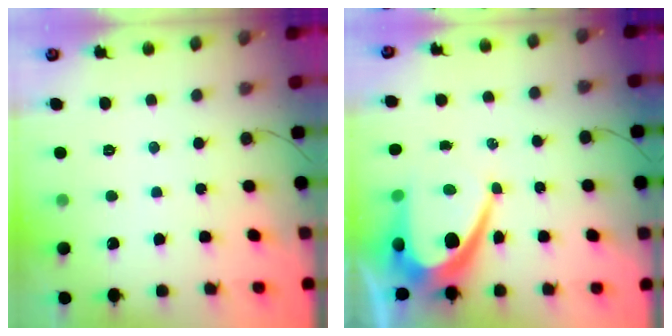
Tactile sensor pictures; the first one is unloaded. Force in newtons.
{"total": 11.8, "press": 11.8, "slide": 0.8}